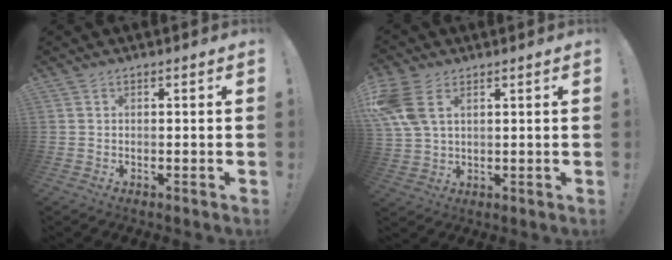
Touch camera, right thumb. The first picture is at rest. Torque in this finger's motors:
{"motor_torque": [1.36, 1.48, 0.53, 0.52, 0.54]}